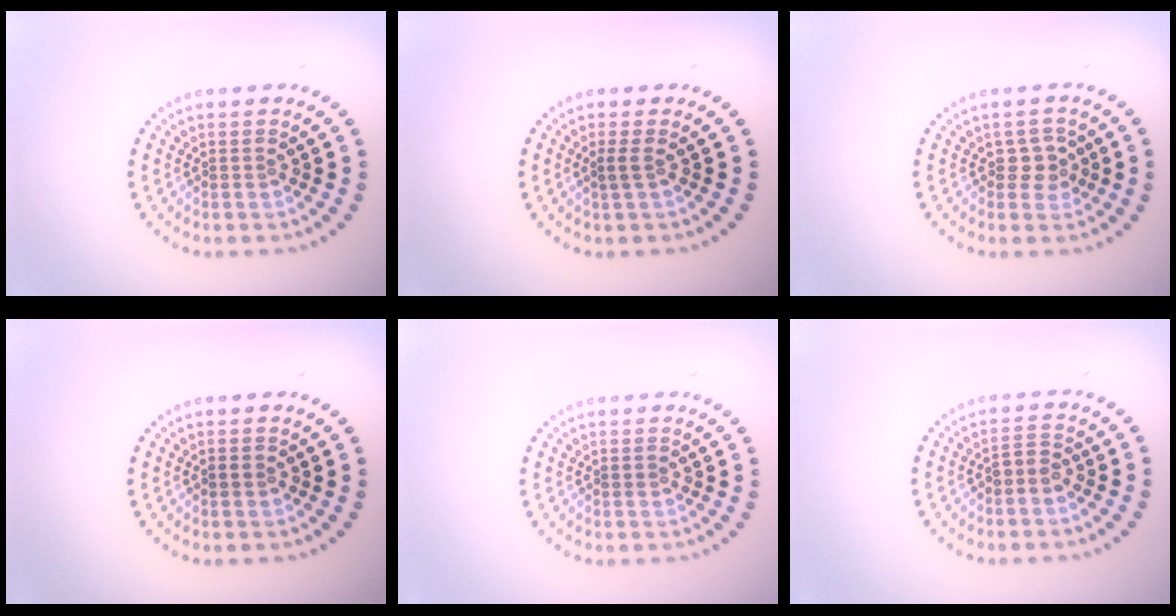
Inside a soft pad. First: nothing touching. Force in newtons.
{"total": 0.9, "press": 0.8, "slide": 0.5}
{"total": 1.7, "press": 1.5, "slide": 0.8}
{"total": 0.8, "press": 0.8, "slide": 0.3}
{"total": 0.7, "press": 0.7, "slide": 0.1}
{"total": 1.5, "press": 1.4, "slide": 0.5}